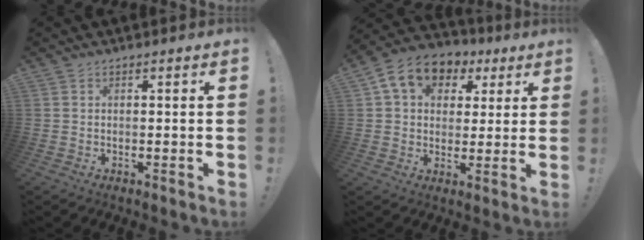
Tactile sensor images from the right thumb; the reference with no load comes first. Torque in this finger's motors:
{"motor_torque": [1.44, 1.64, 1.03, 0.28, 0.05]}